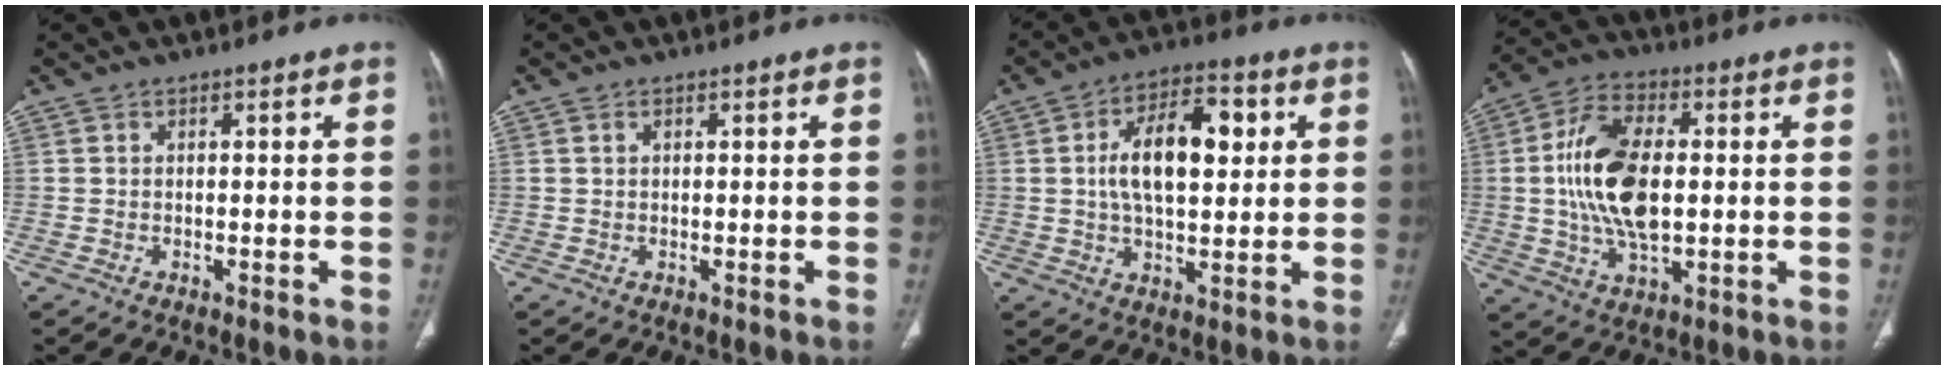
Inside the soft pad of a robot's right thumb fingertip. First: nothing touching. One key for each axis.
{"total": 0.6, "fx": 0.3, "fy": 0.3, "fz": 0.3, "tx": -0.009, "ty": 0.004, "tz": 0.005}
{"total": 13.6, "fx": 2.6, "fy": 7.0, "fz": 11.4, "tx": -0.172, "ty": 0.008, "tz": 0.041}
{"total": 15.4, "fx": 0.7, "fy": 8.1, "fz": 13.0, "tx": -0.248, "ty": 0.008, "tz": 0.013}